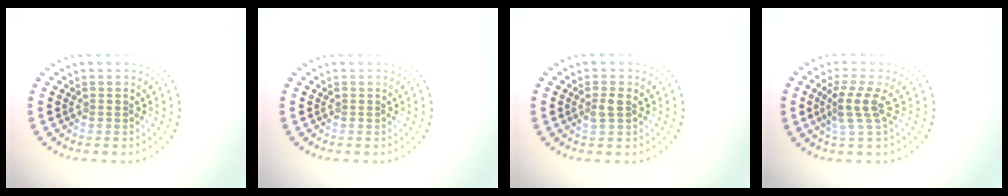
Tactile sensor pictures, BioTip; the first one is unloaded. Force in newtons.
{"total": 0.0}
{"total": 1.5, "press": 1.4, "slide": 0.3}
{"total": 2.6, "press": 2.0, "slide": 1.6}